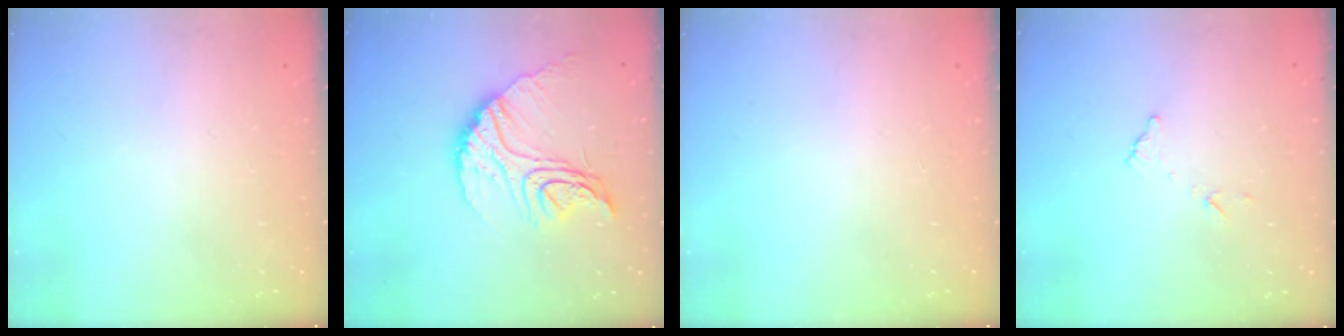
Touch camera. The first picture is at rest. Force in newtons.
{"total": 16.2, "press": 16.2, "slide": 1.2}
{"total": 0.0}
{"total": 6.9, "press": 6.9, "slide": 0.4}